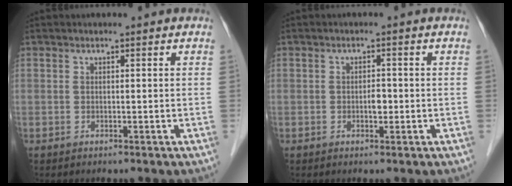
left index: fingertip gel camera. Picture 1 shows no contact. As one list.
[{"total": 1.6, "force": [-0.4, 0.8, 1.3], "torque": [-0.020, 0.002, -0.006]}]